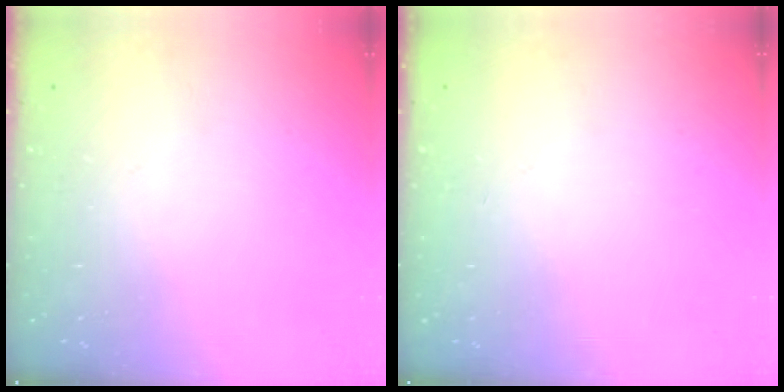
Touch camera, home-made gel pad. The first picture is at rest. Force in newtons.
{"total": 0.0}